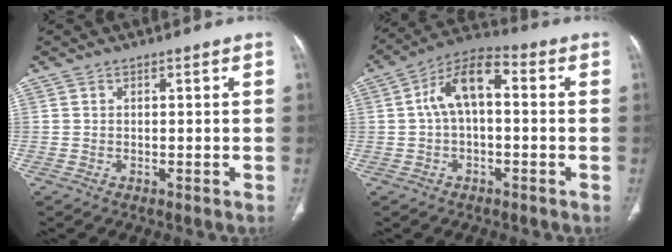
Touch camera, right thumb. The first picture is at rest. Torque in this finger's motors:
{"motor_torque": [1.21, 2.66, 0.77, -0.70, 0.33]}